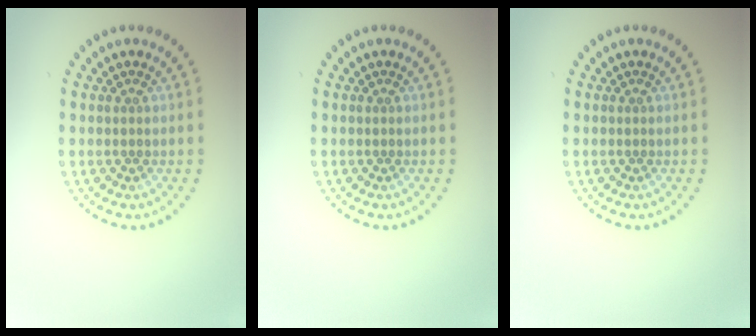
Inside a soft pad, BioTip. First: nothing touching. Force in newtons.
{"total": 0.0}
{"total": 0.0}